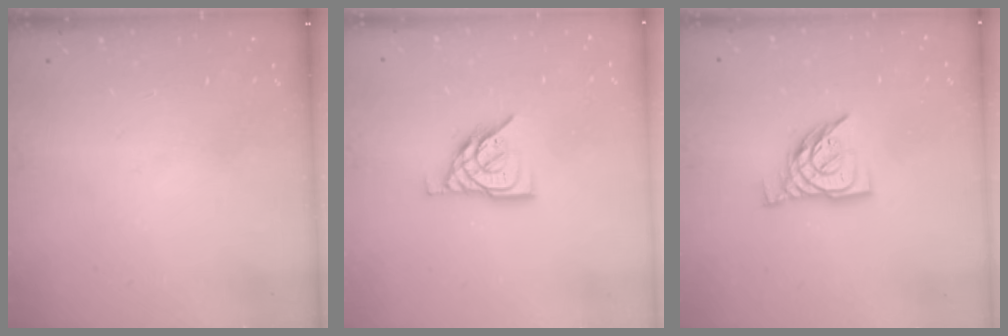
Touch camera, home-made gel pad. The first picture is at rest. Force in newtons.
{"total": 9.9, "press": 9.8, "slide": 1.2}
{"total": 9.2, "press": 9.1, "slide": 0.9}